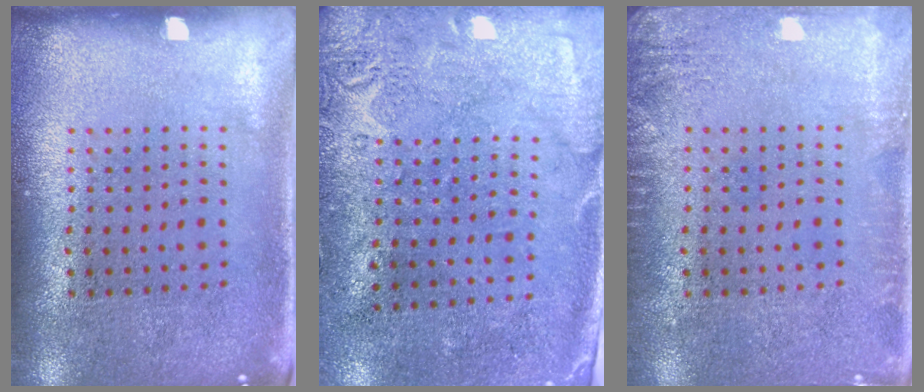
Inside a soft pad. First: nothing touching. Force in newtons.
{"total": 2.7, "press": 2.2, "slide": 1.6}
{"total": 2.0, "press": 1.9, "slide": 0.2}